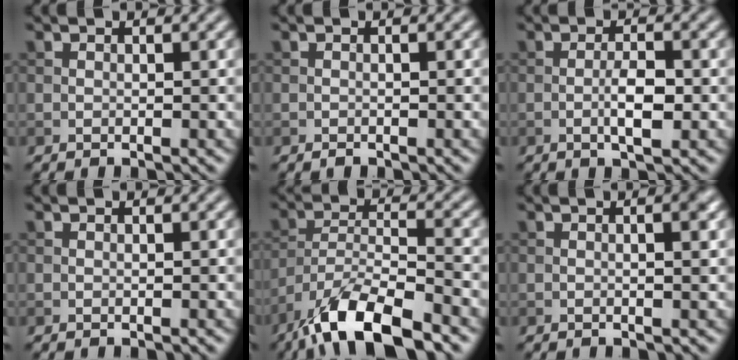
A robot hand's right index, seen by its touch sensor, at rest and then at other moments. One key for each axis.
{"total": 0.6, "fx": -0.5, "fy": 0.2, "fz": 0.2, "tx": -0.002, "ty": 0.000, "tz": -0.009}
{"total": 2.8, "fx": -0.7, "fy": 0.7, "fz": 2.6, "tx": -0.048, "ty": 0.001, "tz": -0.013}
{"total": 0.0}
{"total": 9.9, "fx": -7.3, "fy": 2.7, "fz": 6.2, "tx": -0.103, "ty": 0.001, "tz": -0.139}
{"total": 2.6, "fx": 0.4, "fy": 0.8, "fz": 2.4, "tx": -0.017, "ty": 0.001, "tz": -0.005}